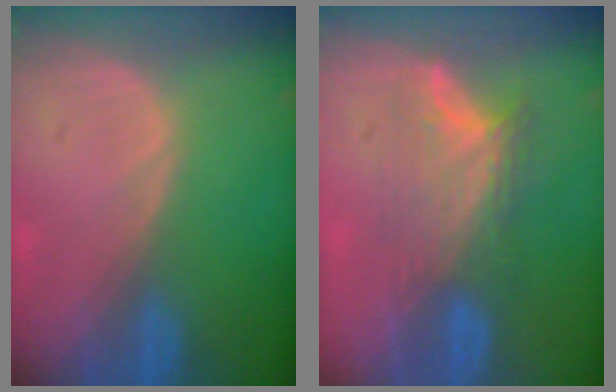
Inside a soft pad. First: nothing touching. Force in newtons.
{"total": 7.8, "press": 6.8, "slide": 3.7}